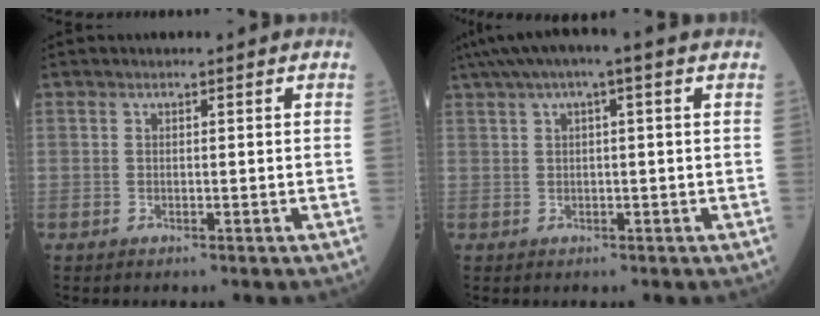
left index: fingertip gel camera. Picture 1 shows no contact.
{"total": 5.8, "force": [3.2, 0.2, 4.8], "torque": [-0.088, 0.037, 0.053]}